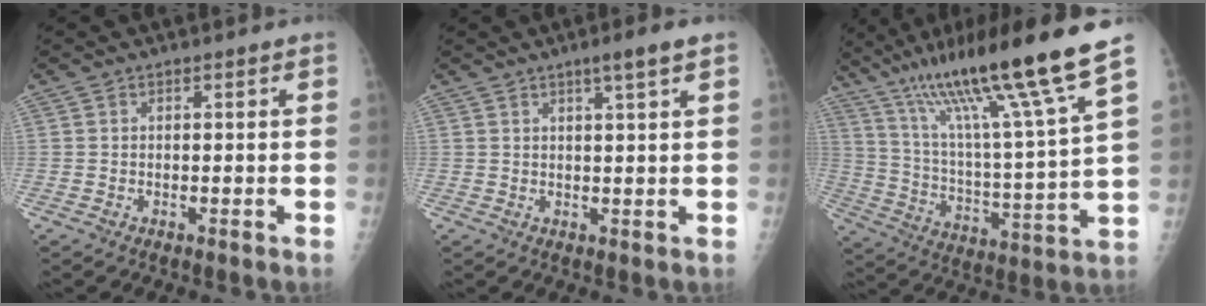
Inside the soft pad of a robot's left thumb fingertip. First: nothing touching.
{"total": 3.7, "force": [2.2, -0.2, 3.0], "torque": [-0.052, -0.009, 0.036]}
{"total": 24.7, "force": [16.5, 1.3, 18.4], "torque": [-0.295, -0.052, 0.284]}